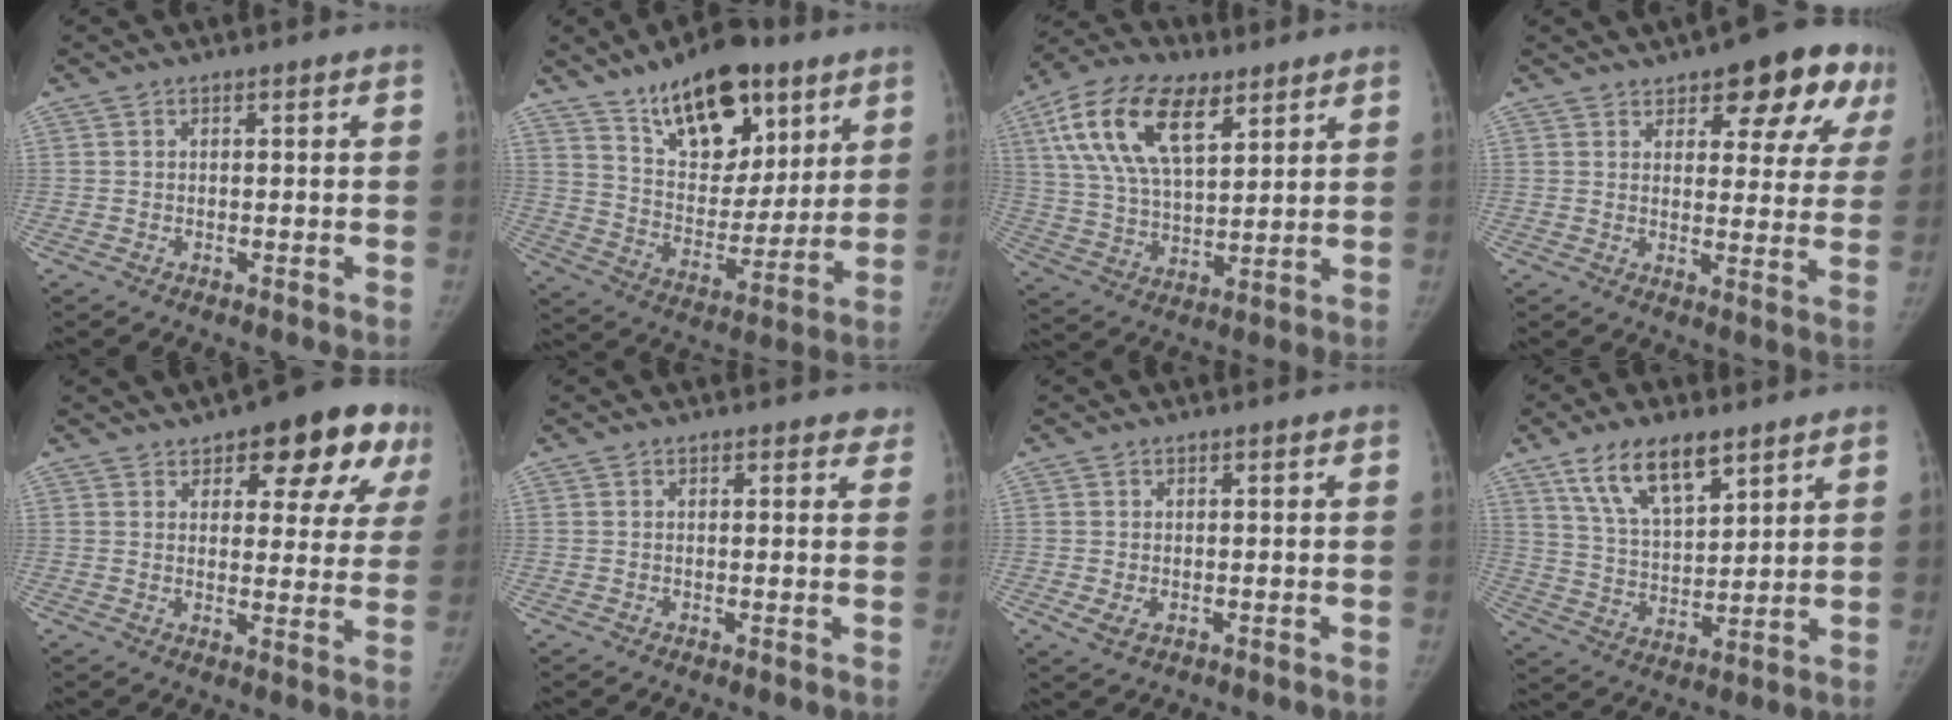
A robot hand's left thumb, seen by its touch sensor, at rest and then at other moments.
{"total": 20.6, "force": [12.8, 10.3, 12.5], "torque": [-0.150, -0.065, 0.219]}
{"total": 18.2, "force": [8.6, 9.1, 13.2], "torque": [-0.231, -0.017, 0.158]}
{"total": 14.4, "force": [8.0, 6.0, 10.3], "torque": [-0.087, -0.027, 0.099]}
{"total": 15.3, "force": [8.3, 6.6, 11.1], "torque": [-0.097, -0.024, 0.103]}
{"total": 2.5, "force": [2.1, 1.1, 0.9], "torque": [0.014, -0.004, 0.016]}
{"total": 2.0, "force": [0.1, 1.2, 1.6], "torque": [-0.030, -0.006, 0.009]}
{"total": 13.3, "force": [8.3, 5.6, 8.7], "torque": [-0.131, -0.037, 0.160]}